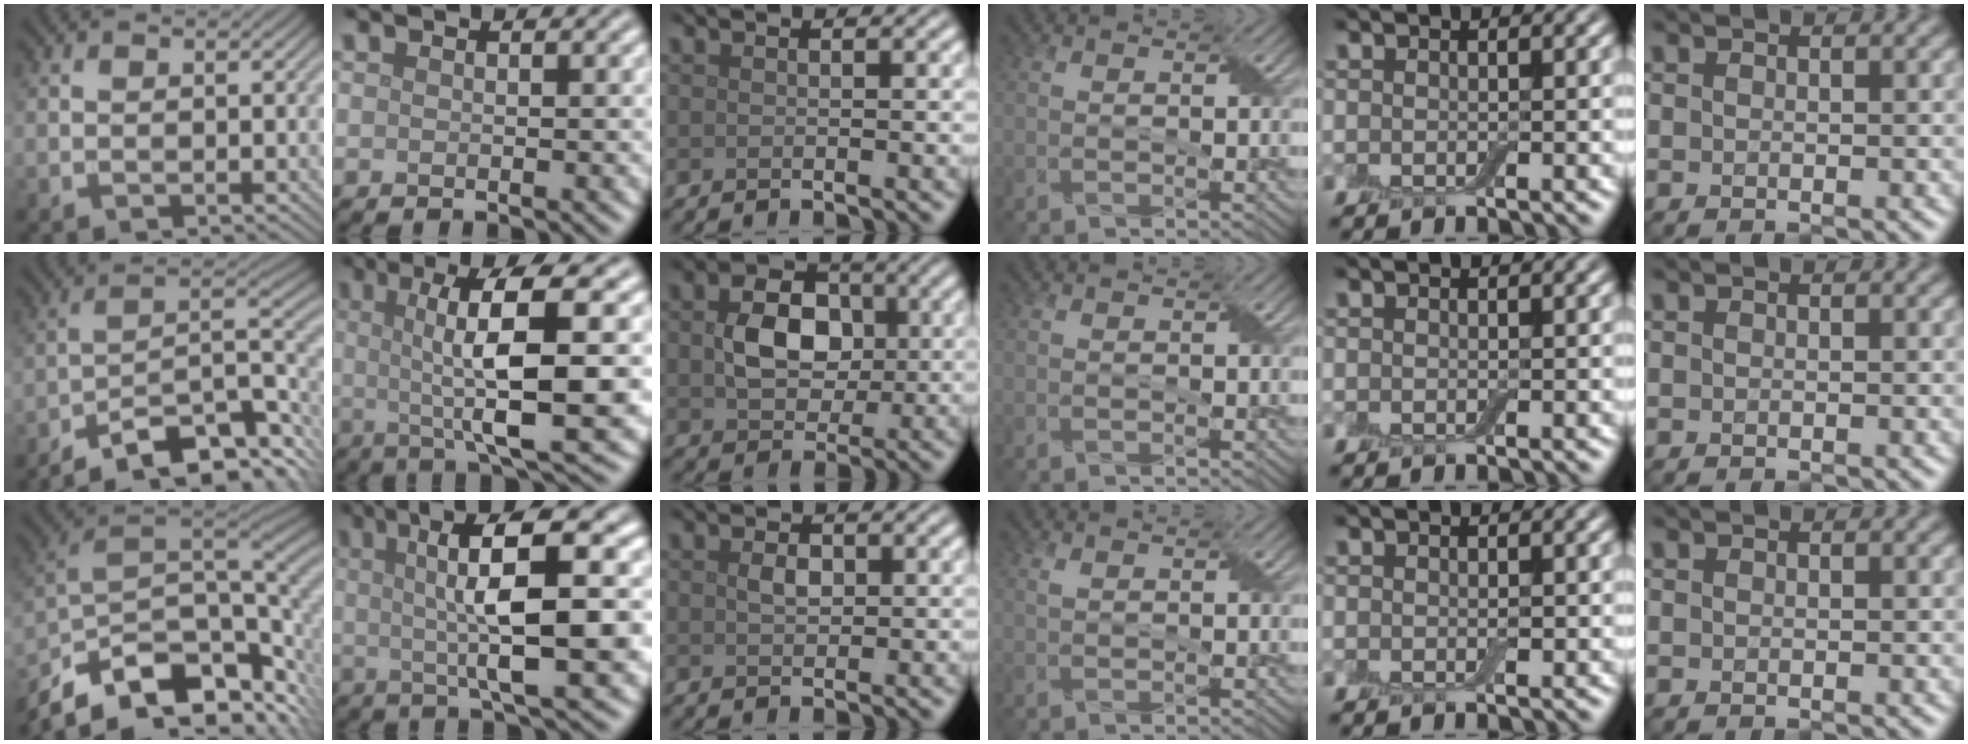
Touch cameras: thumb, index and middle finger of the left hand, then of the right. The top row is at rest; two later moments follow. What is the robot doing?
{"motion": "wrap", "object": "adhesive wrap"}